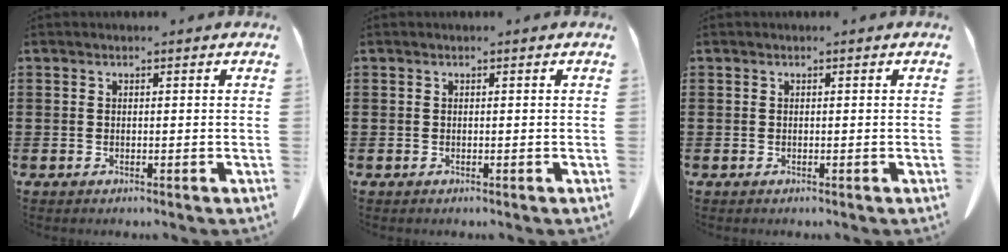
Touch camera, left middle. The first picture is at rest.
{"total": 0.0}
{"total": 0.0}